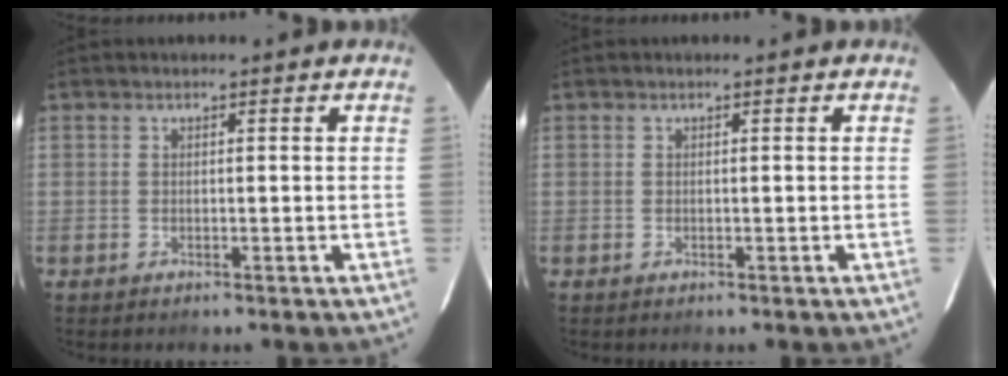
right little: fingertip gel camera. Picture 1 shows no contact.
{"total": 0.0}